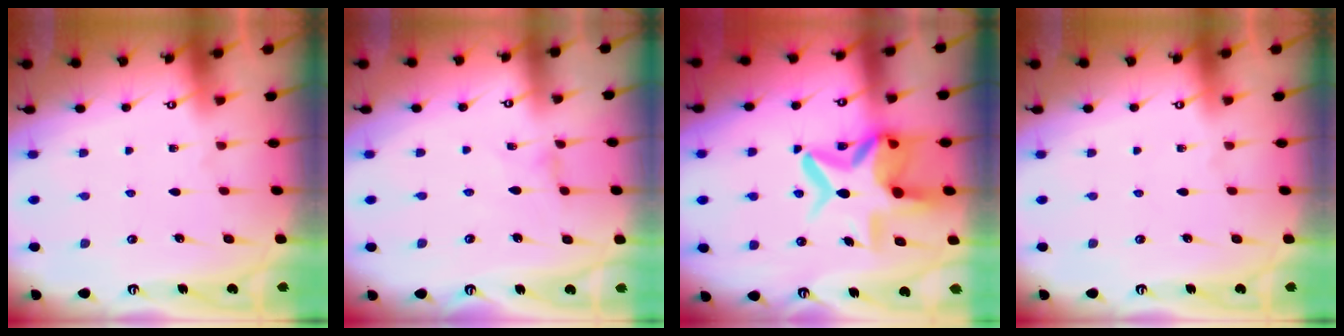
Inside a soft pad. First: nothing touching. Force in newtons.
{"total": 0.0}
{"total": 13.7, "press": 13.7, "slide": 1.4}
{"total": 0.0}